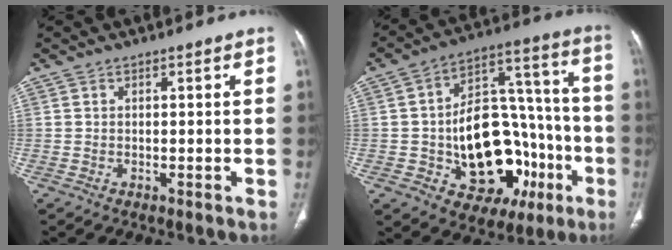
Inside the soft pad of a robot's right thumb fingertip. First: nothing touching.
{"total": 24.8, "force": [-6.7, 15.5, 18.2], "torque": [-0.224, 0.045, -0.076]}